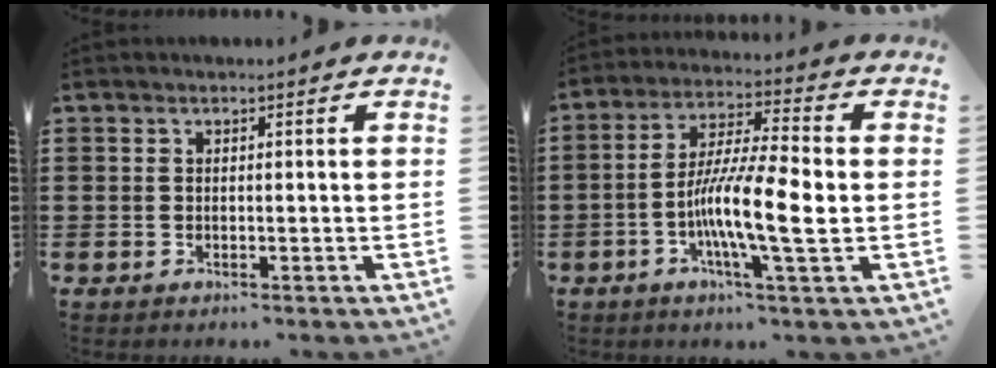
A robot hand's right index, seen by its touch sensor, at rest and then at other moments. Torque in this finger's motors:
{"motor_torque": [0.92, 0.04, 0.91, 0.19]}